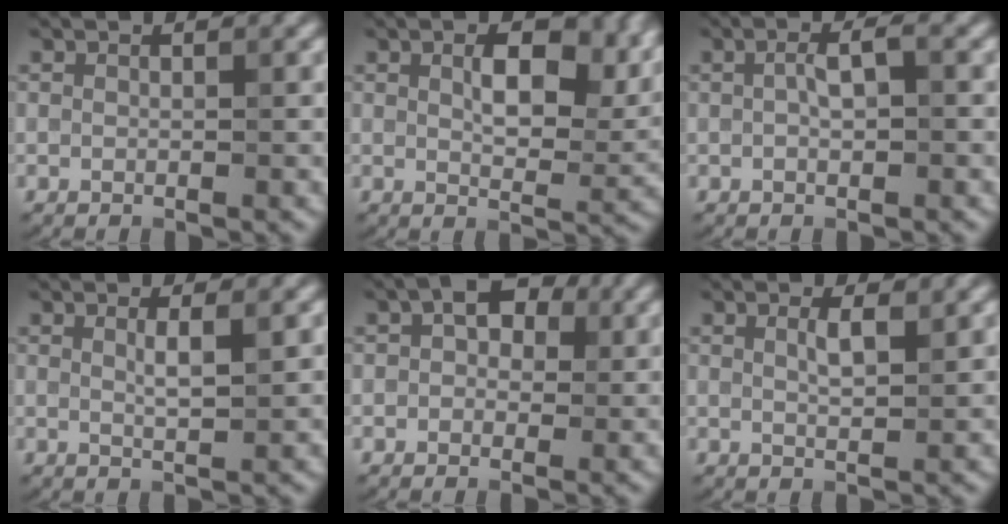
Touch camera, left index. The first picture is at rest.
{"total": 8.5, "force": [2.6, 4.3, 6.8], "torque": [-0.101, 0.000, 0.045]}
{"total": 2.0, "force": [0.1, 0.7, 1.8], "torque": [-0.036, 0.005, 0.001]}
{"total": 1.8, "force": [0.7, 0.4, 1.6], "torque": [-0.024, -0.002, 0.008]}
{"total": 3.5, "force": [1.0, 2.5, 2.3], "torque": [-0.013, 0.011, -0.004]}
{"total": 1.7, "force": [0.9, 0.4, 1.4], "torque": [-0.026, -0.001, 0.015]}